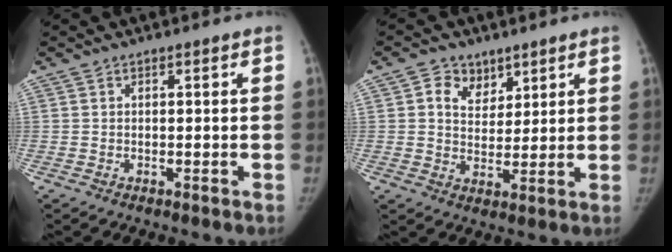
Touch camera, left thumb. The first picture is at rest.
{"total": 6.2, "force": [3.4, 4.7, 2.2], "torque": [-0.011, -0.017, 0.058]}